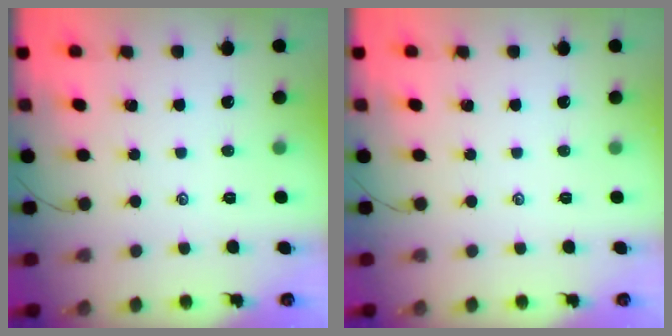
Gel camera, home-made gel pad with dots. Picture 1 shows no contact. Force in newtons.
{"total": 0.0}